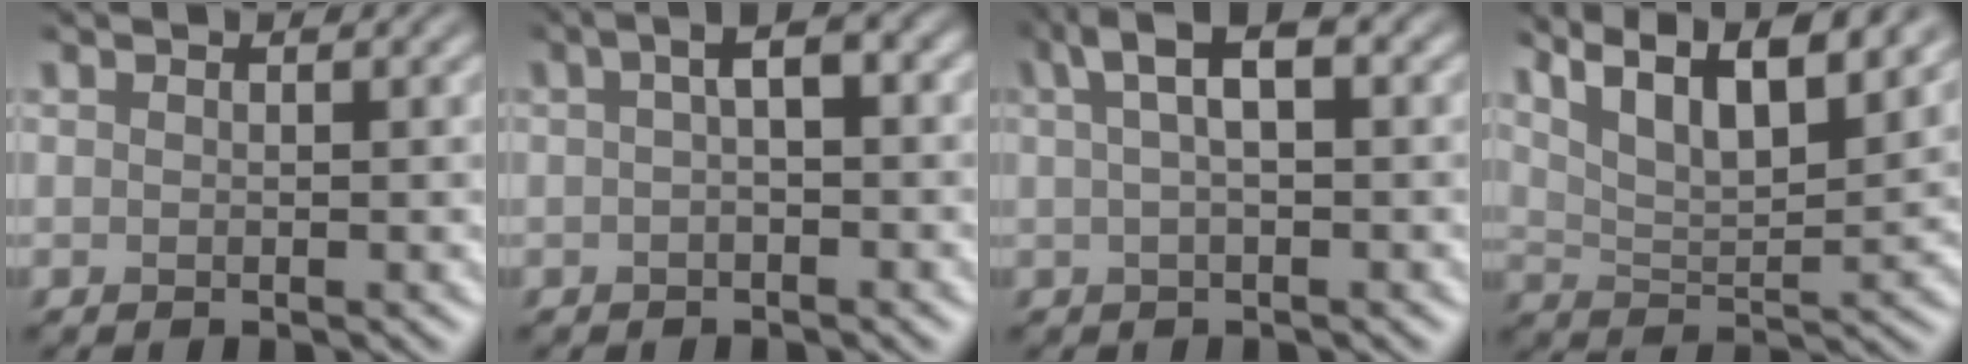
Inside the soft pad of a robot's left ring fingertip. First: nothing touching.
{"total": 2.2, "force": [0.2, 0.3, 2.1], "torque": [-0.036, 0.008, -0.001]}
{"total": 3.9, "force": [1.5, 1.0, 3.5], "torque": [-0.059, 0.011, 0.020]}
{"total": 12.0, "force": [8.2, 3.6, 8.0], "torque": [-0.125, 0.036, 0.104]}